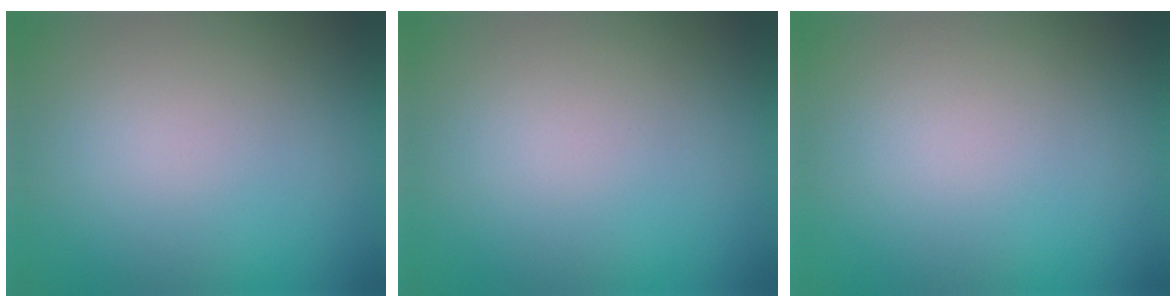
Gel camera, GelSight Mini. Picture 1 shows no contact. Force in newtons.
{"total": 0.0}
{"total": 0.0}